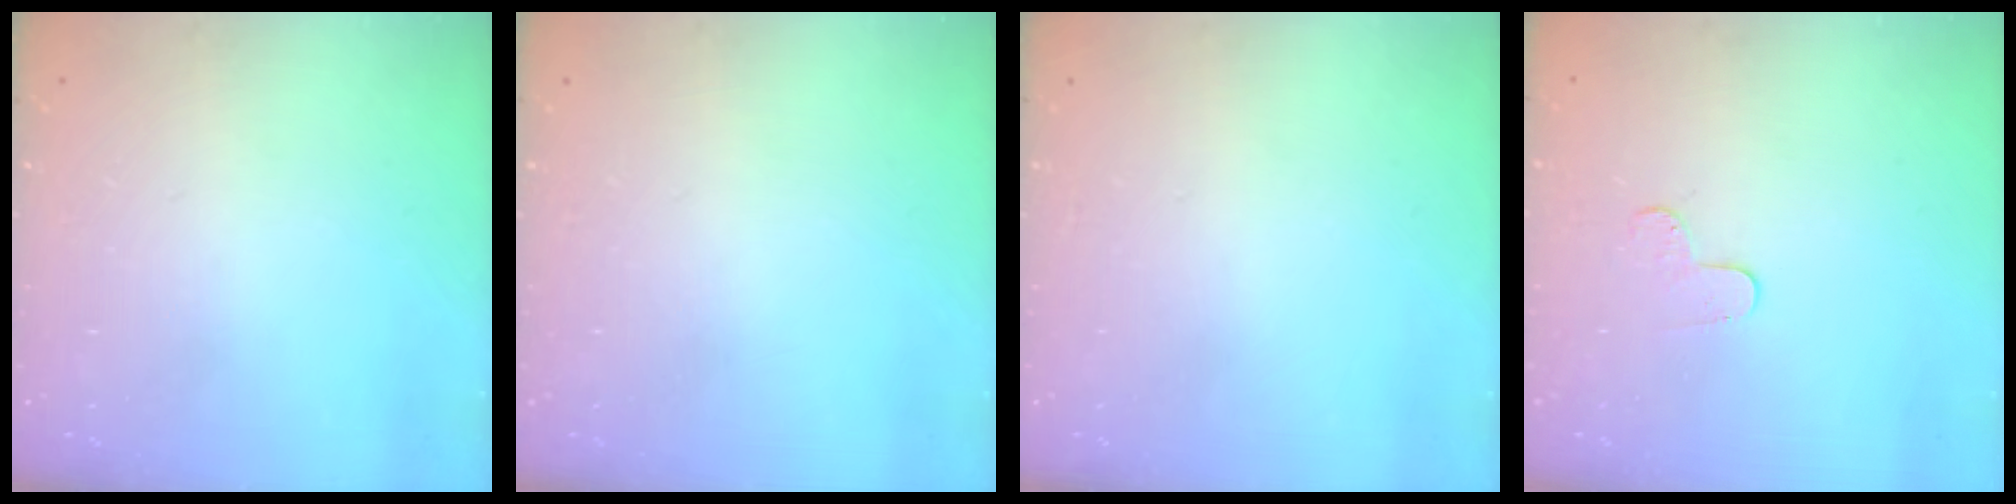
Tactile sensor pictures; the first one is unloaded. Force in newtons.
{"total": 0.0}
{"total": 0.0}
{"total": 4.0, "press": 4.0, "slide": 0.4}